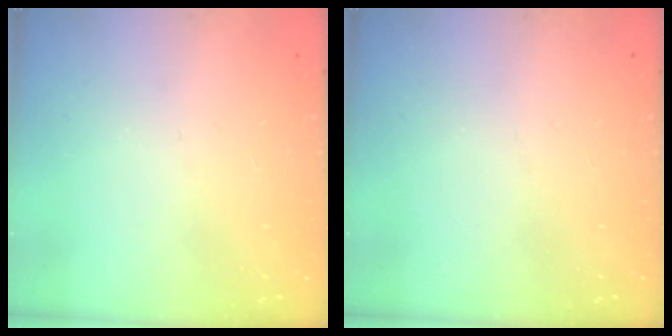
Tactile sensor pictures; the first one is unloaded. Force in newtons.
{"total": 0.0}